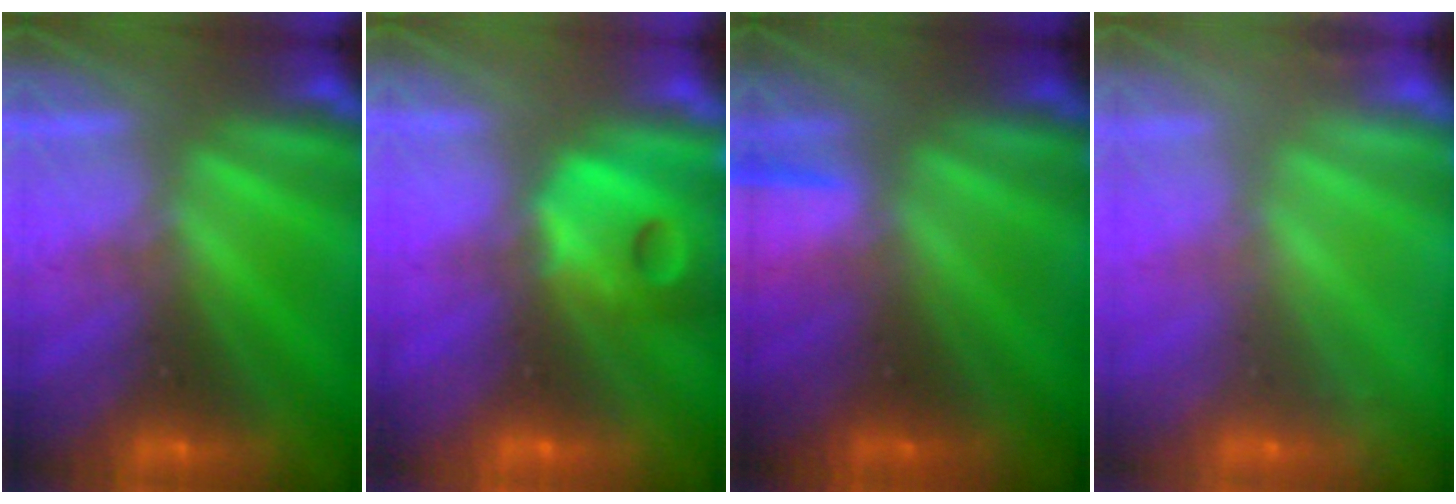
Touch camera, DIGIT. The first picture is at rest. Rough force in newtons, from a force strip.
{"total": 9.8}
{"total": 1.4}
{"total": 2.3}